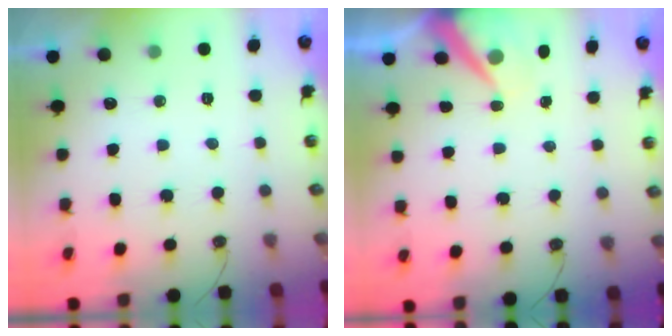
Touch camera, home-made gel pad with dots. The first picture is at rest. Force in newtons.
{"total": 7.5, "press": 7.5, "slide": 0.3}